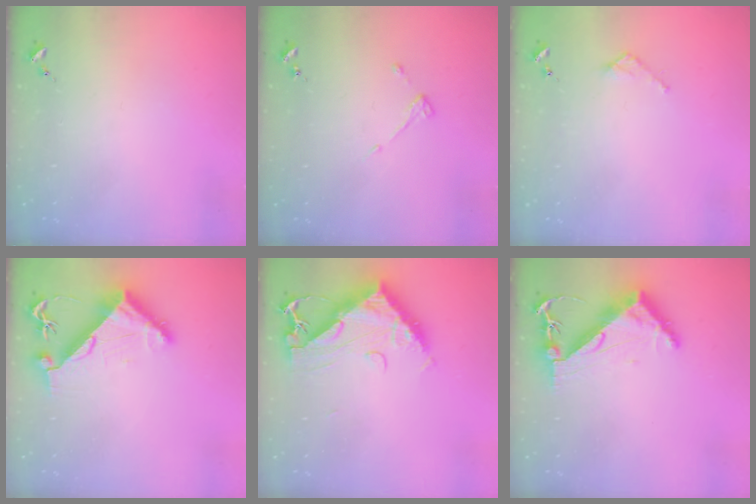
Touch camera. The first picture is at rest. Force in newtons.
{"total": 3.0, "press": 3.0, "slide": 0.6}
{"total": 2.7, "press": 2.7, "slide": 0.2}
{"total": 8.5, "press": 8.4, "slide": 1.4}
{"total": 11.6, "press": 11.6, "slide": 1.1}
{"total": 7.8, "press": 7.7, "slide": 1.0}